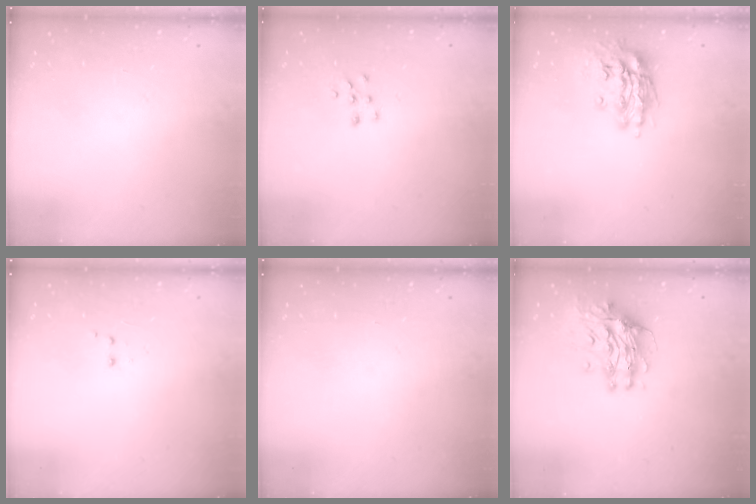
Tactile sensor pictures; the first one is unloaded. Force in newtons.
{"total": 6.8, "press": 6.8, "slide": 0.4}
{"total": 13.2, "press": 13.1, "slide": 1.9}
{"total": 2.0, "press": 1.8, "slide": 0.9}
{"total": 0.0}
{"total": 13.5, "press": 13.4, "slide": 1.4}